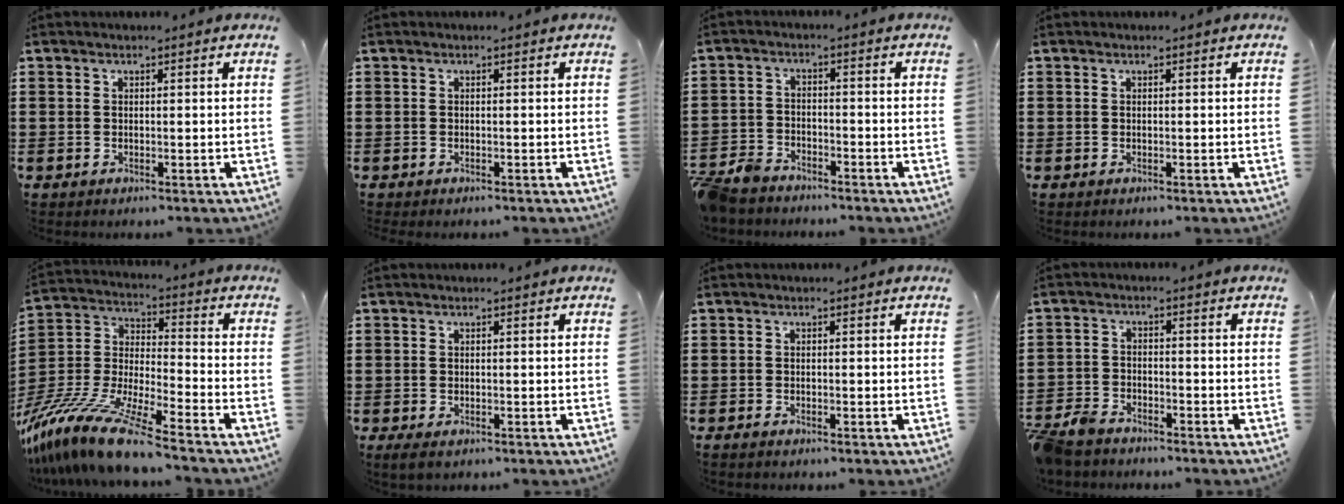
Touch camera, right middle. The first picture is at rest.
{"total": 0.0}
{"total": 4.4, "force": [-4.2, 1.2, 0.6], "torque": [-0.041, -0.006, -0.094]}
{"total": 0.0}
{"total": 13.8, "force": [-11.9, 0.7, 6.9], "torque": [-0.155, 0.009, -0.236]}
{"total": 0.7, "force": [-0.5, 0.3, 0.5], "torque": [-0.011, -0.002, -0.009]}
{"total": 0.7, "force": [-0.6, 0.1, 0.2], "torque": [-0.007, -0.004, -0.011]}
{"total": 4.2, "force": [-4.0, 1.1, 0.8], "torque": [-0.045, -0.005, -0.091]}